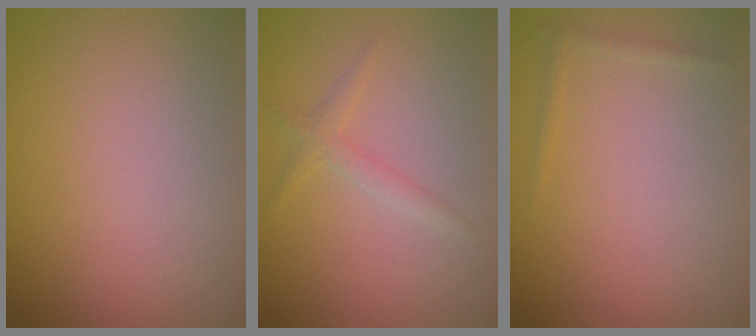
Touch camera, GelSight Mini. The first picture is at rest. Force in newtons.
{"total": 1.4, "press": 1.4, "slide": 0.1}
{"total": 0.6, "press": 0.6, "slide": 0.1}